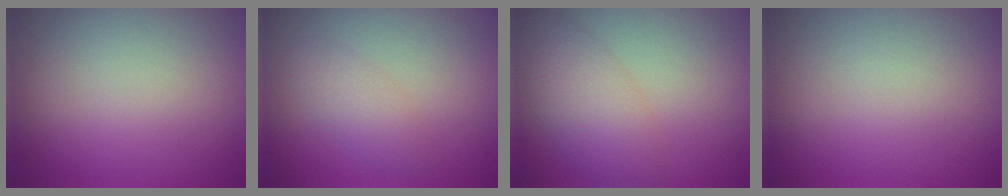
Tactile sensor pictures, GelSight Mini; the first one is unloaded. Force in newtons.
{"total": 2.0, "press": 2.0, "slide": 0.1}
{"total": 4.6, "press": 4.6, "slide": 0.4}
{"total": 0.0}